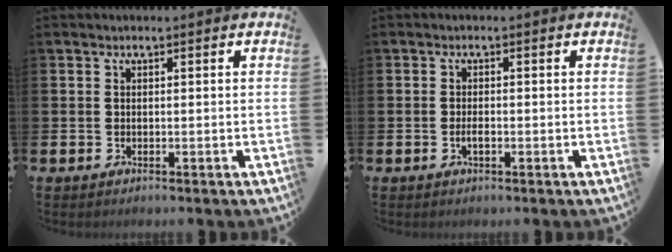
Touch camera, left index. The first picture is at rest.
{"total": 1.2, "force": [-0.4, 0.5, 1.1], "torque": [-0.025, 0.001, -0.006]}